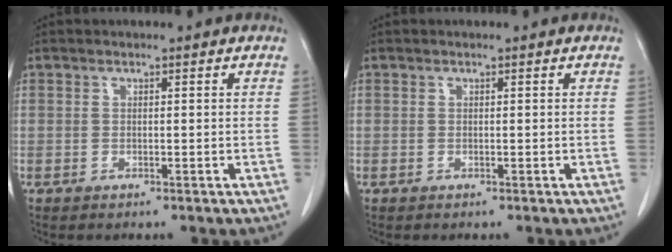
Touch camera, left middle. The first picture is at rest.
{"total": 0.0}